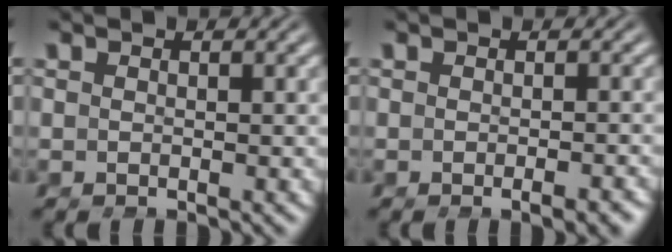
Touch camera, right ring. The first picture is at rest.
{"total": 1.5, "force": [-1.1, 0.2, 1.1], "torque": [-0.011, 0.004, -0.018]}